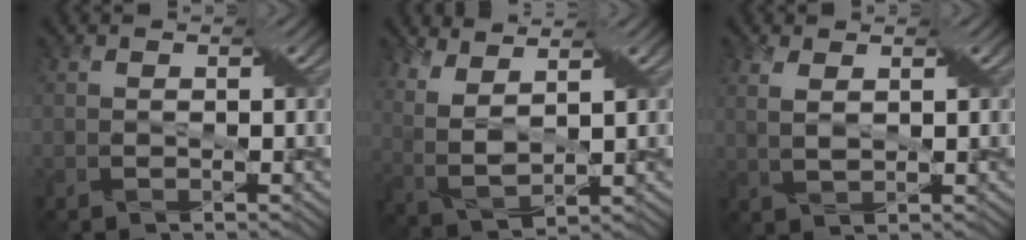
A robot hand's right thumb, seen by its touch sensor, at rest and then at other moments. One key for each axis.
{"total": 6.5, "fx": 3.8, "fy": 2.2, "fz": 4.9, "tx": -0.129, "ty": 0.001, "tz": 0.079}
{"total": 2.4, "fx": 1.2, "fy": 0.8, "fz": 2.0, "tx": -0.049, "ty": 0.001, "tz": 0.026}